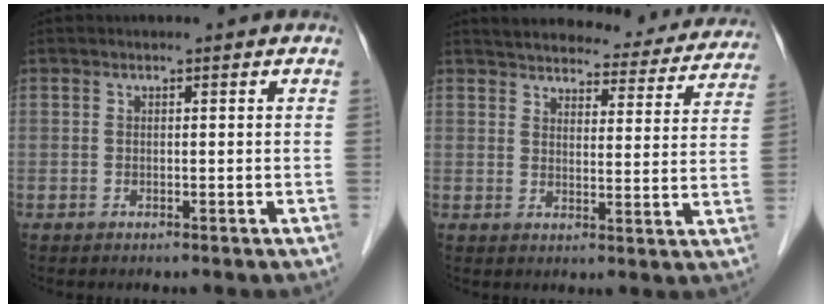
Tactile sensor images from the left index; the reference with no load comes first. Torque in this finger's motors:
{"motor_torque": [0.36, -0.52, 0.01, 0.00]}